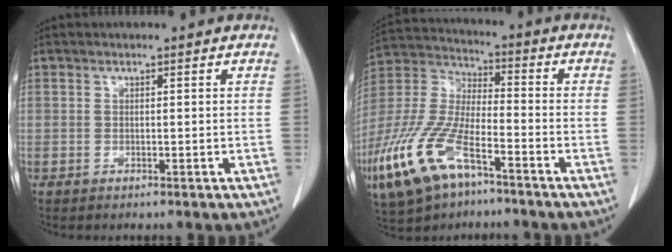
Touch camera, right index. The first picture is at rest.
{"total": 16.4, "force": [-9.0, 6.2, 12.3], "torque": [-0.286, -0.015, -0.169]}